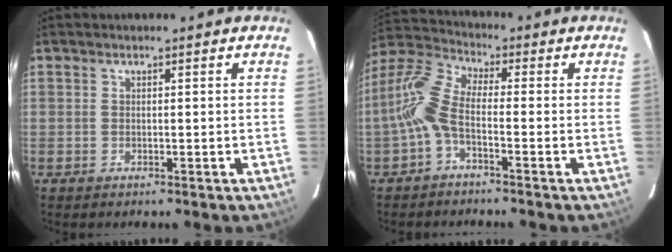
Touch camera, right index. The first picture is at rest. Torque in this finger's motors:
{"motor_torque": [0.92, -0.53, 0.62, 0.15]}